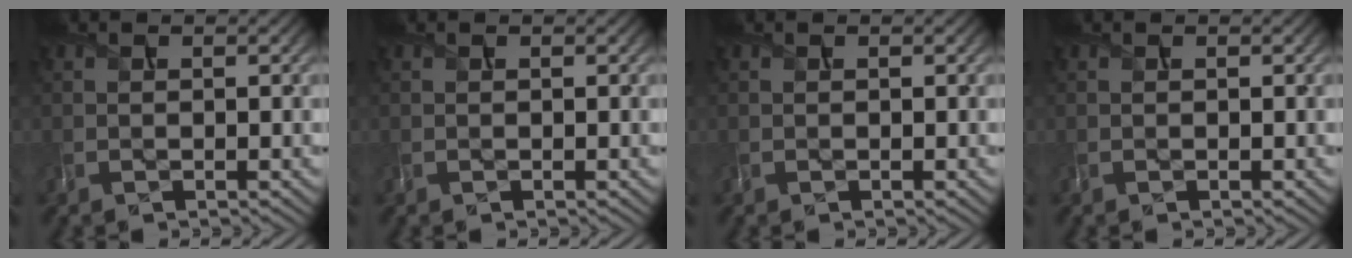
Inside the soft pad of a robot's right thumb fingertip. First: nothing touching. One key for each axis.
{"total": 0.0}
{"total": 0.0}
{"total": 0.0}